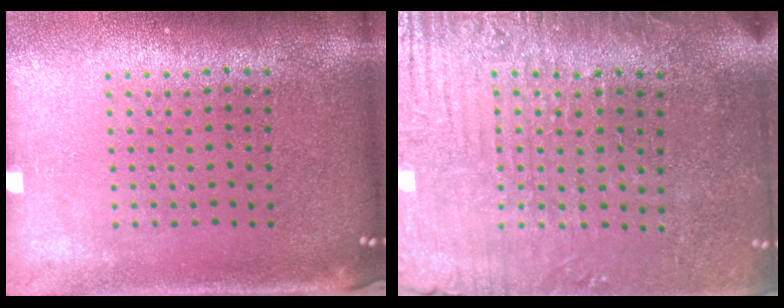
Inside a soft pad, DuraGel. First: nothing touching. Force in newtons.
{"total": 3.8, "press": 3.6, "slide": 1.3}